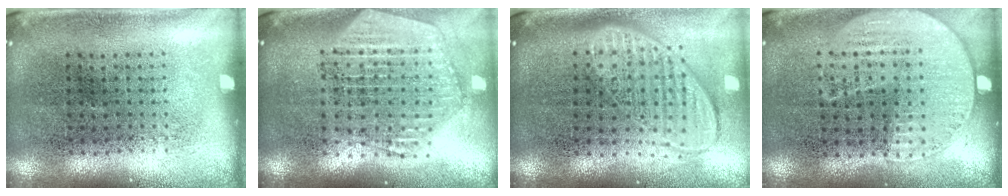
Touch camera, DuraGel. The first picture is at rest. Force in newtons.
{"total": 2.5, "press": 2.1, "slide": 1.3}
{"total": 2.0, "press": 1.5, "slide": 1.2}
{"total": 1.1, "press": 1.0, "slide": 0.5}